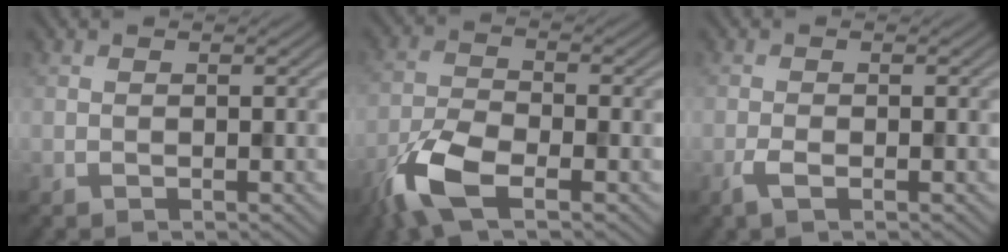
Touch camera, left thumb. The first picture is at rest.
{"total": 8.0, "force": [-4.6, 3.0, 5.9], "torque": [-0.132, -0.008, -0.105]}
{"total": 1.9, "force": [-1.0, 0.5, 1.5], "torque": [-0.035, -0.001, -0.022]}